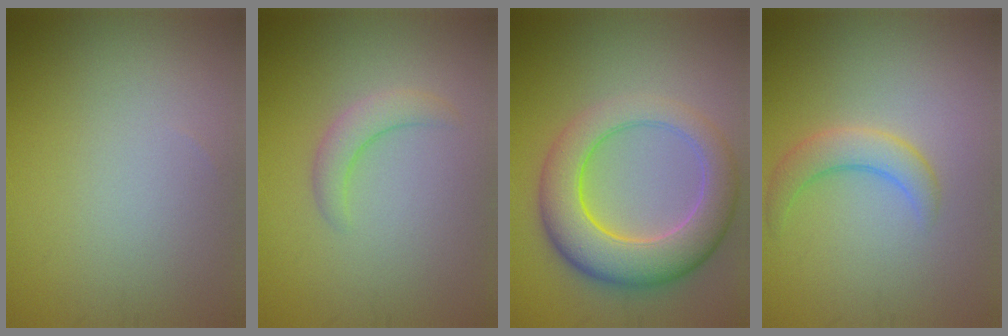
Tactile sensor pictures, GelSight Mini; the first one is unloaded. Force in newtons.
{"total": 2.1, "press": 2.1, "slide": 0.3}
{"total": 8.0, "press": 8.0, "slide": 0.3}
{"total": 2.8, "press": 2.8, "slide": 0.1}